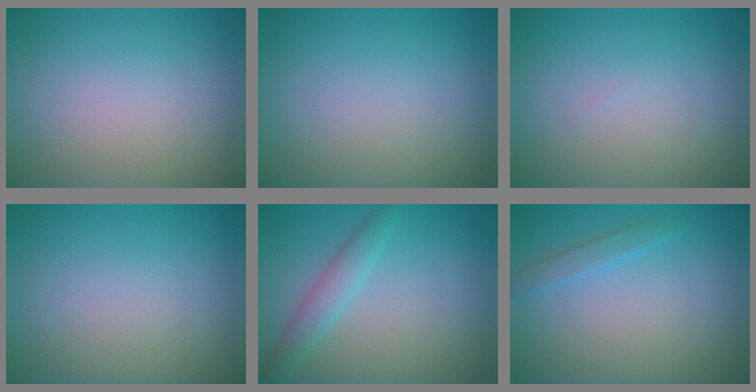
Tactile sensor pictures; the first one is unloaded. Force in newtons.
{"total": 0.0}
{"total": 0.0}
{"total": 0.0}
{"total": 2.4, "press": 2.4, "slide": 0.0}
{"total": 1.3, "press": 1.3, "slide": 0.1}